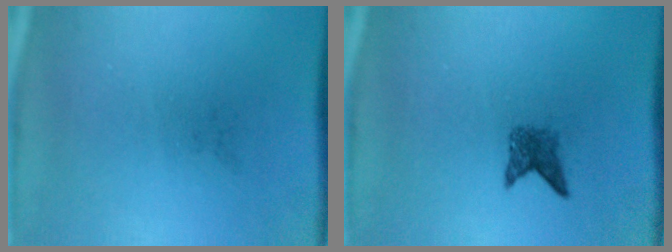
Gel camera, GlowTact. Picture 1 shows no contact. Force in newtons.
{"total": 2.1}